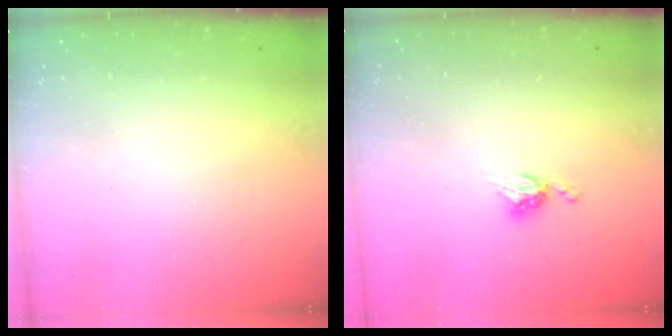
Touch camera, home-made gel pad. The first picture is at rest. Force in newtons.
{"total": 5.1, "press": 5.1, "slide": 0.5}